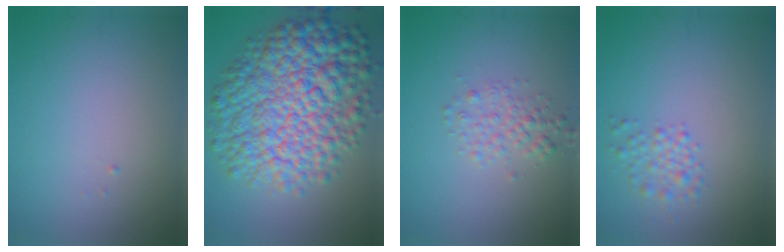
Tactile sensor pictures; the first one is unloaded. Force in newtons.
{"total": 12.2, "press": 12.2, "slide": 0.2}
{"total": 2.1, "press": 2.1, "slide": 0.1}
{"total": 1.8, "press": 1.8, "slide": 0.1}